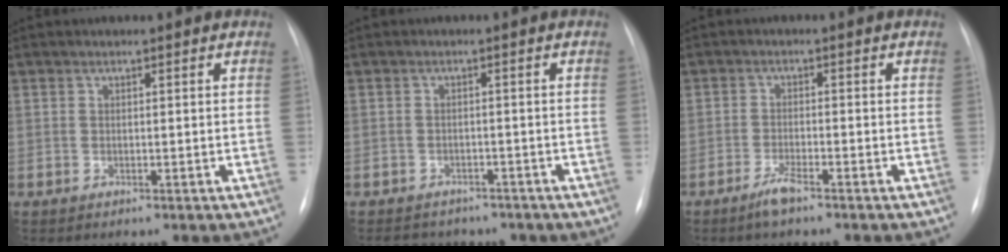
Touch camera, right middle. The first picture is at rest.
{"total": 7.1, "force": [-5.7, 3.9, 1.5], "torque": [-0.022, 0.010, -0.063]}
{"total": 2.6, "force": [-2.0, 0.1, 1.7], "torque": [-0.041, -0.004, -0.041]}